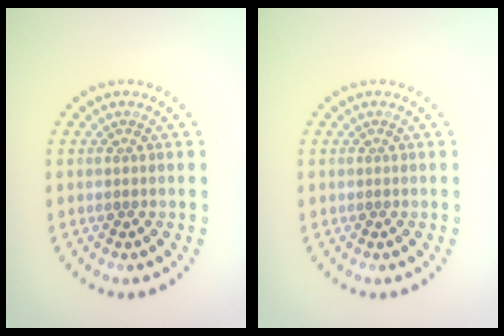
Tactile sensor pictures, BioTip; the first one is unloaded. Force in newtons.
{"total": 0.0}